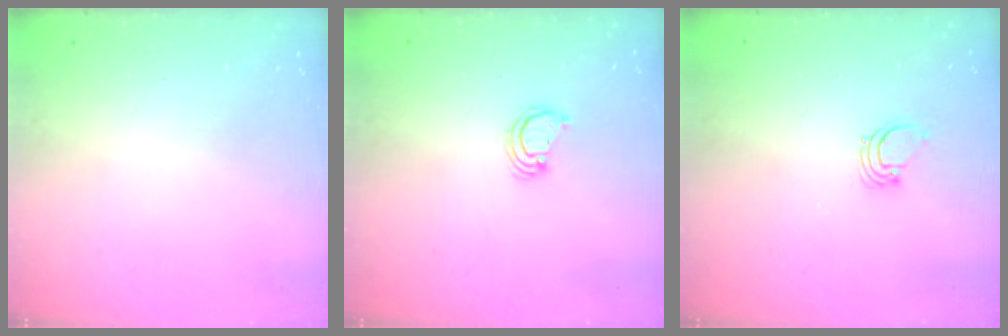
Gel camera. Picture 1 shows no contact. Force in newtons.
{"total": 2.6, "press": 2.6, "slide": 0.2}
{"total": 1.7, "press": 1.7, "slide": 0.1}